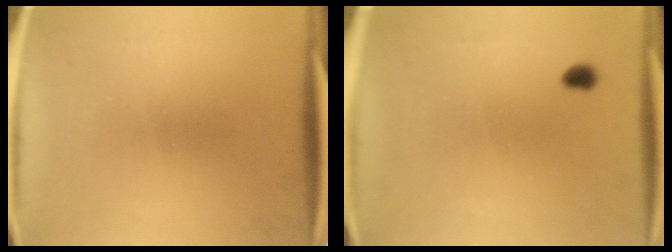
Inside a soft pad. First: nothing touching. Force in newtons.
{"total": 1.3}